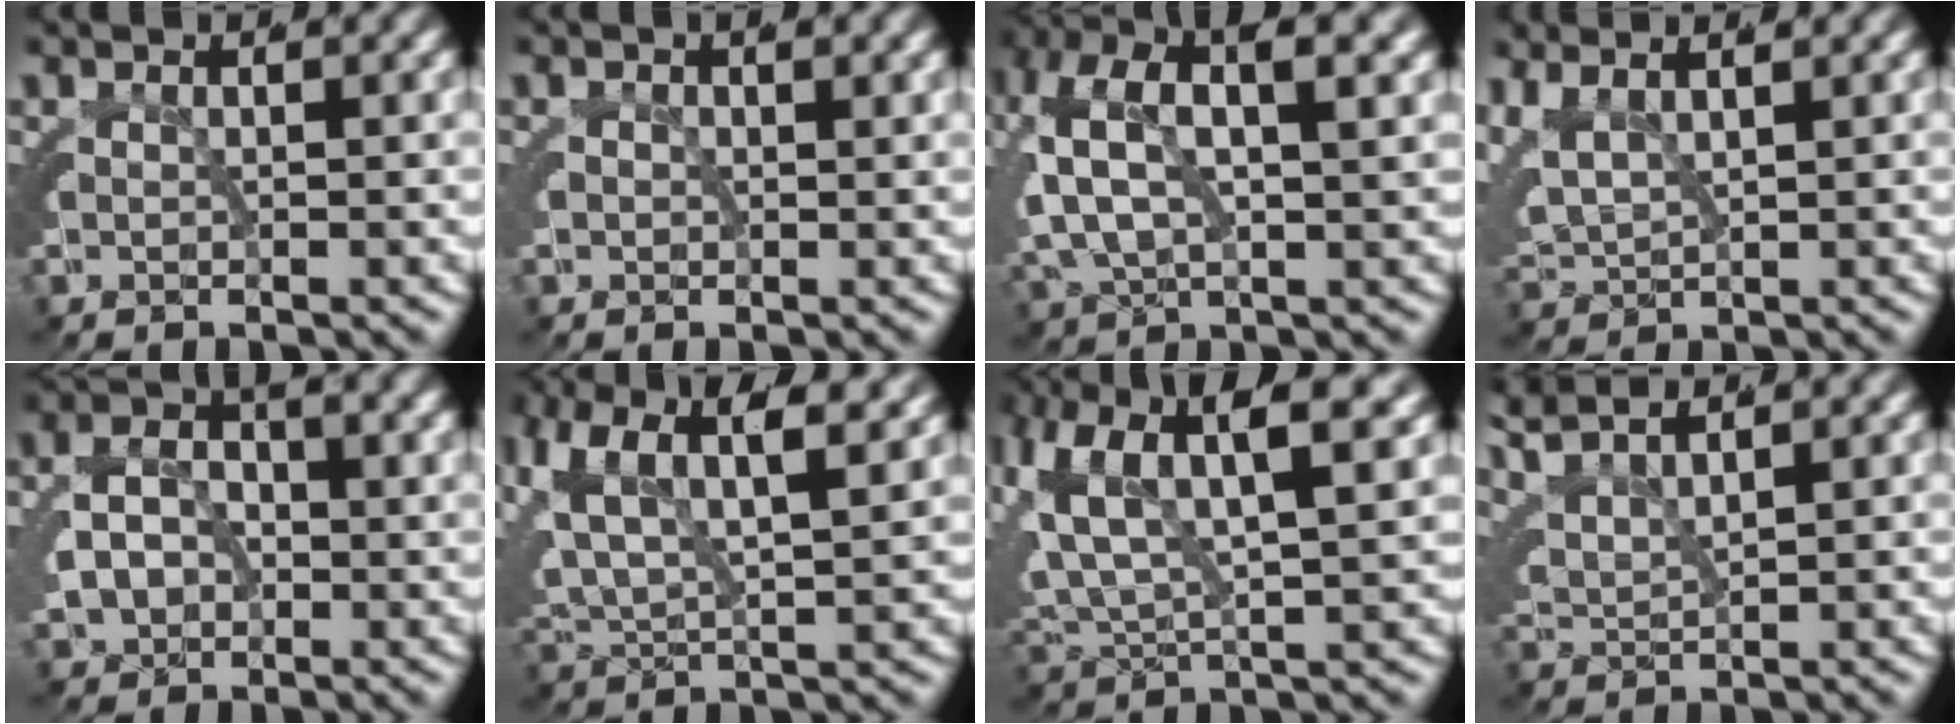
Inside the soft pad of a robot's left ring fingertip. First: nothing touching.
{"total": 0.7, "force": [-0.1, 0.6, 0.2], "torque": [0.000, -0.004, 0.001]}
{"total": 6.6, "force": [2.1, 4.2, 4.7], "torque": [-0.114, 0.007, 0.032]}
{"total": 6.0, "force": [1.2, 5.3, 2.7], "torque": [-0.098, -0.014, 0.020]}
{"total": 5.5, "force": [-0.5, 4.9, 2.4], "torque": [-0.047, -0.013, -0.005]}
{"total": 8.8, "force": [2.8, 6.3, 5.5], "torque": [-0.133, 0.001, 0.042]}
{"total": 9.6, "force": [3.2, 6.3, 6.4], "torque": [-0.138, 0.004, 0.047]}
{"total": 6.1, "force": [3.4, 4.4, 2.5], "torque": [-0.093, 0.008, 0.047]}